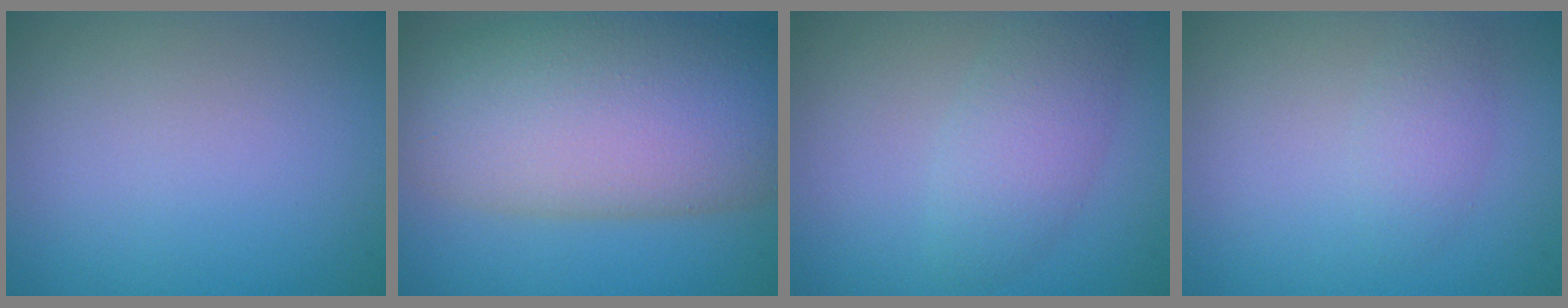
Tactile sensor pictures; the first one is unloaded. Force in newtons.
{"total": 13.6, "press": 13.6, "slide": 0.4}
{"total": 3.4, "press": 3.4, "slide": 0.1}
{"total": 1.8, "press": 1.8, "slide": 0.1}